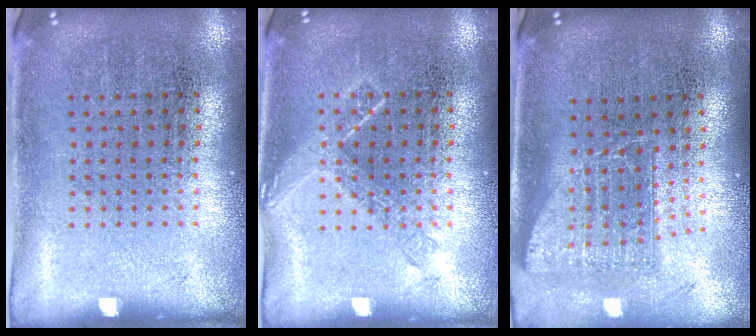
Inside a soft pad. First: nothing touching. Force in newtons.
{"total": 1.0, "press": 0.9, "slide": 0.2}
{"total": 1.7, "press": 1.3, "slide": 1.0}